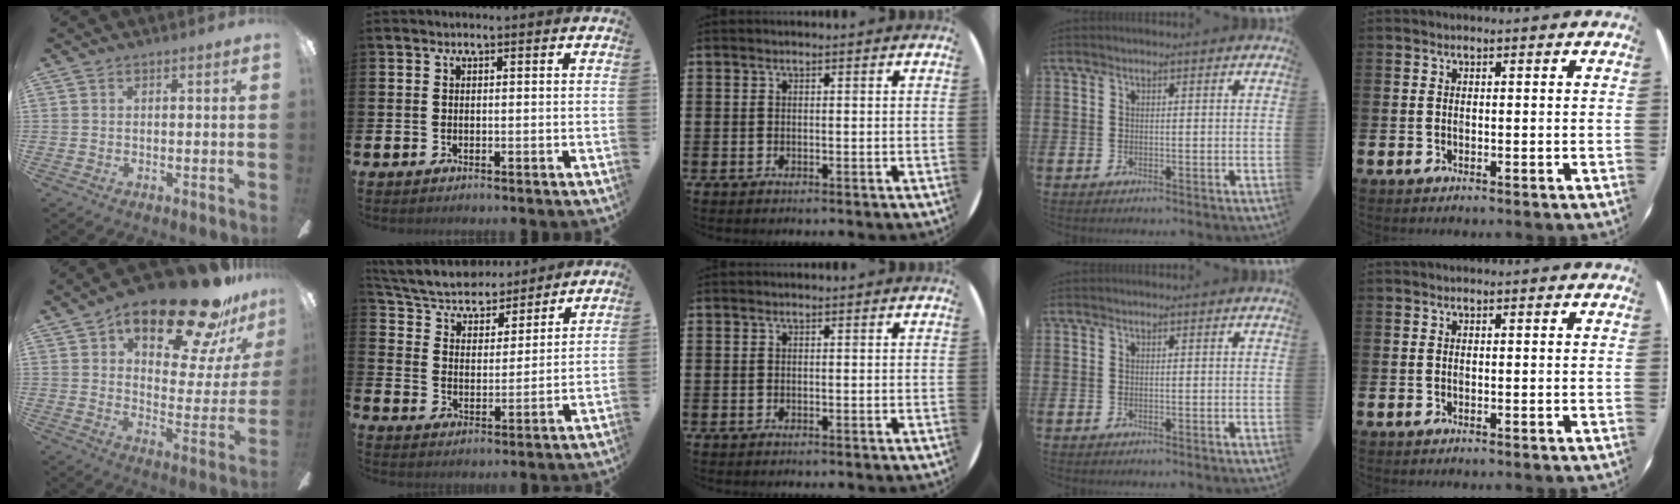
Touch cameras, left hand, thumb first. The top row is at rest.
{"thumb": {"total": 23.7, "force": [16.5, 8.4, 14.9], "torque": [-0.213, -0.107, 0.266]}, "index": {"total": 6.6, "force": [6.2, 2.0, 0.8], "torque": [-0.056, -0.046, 0.107]}}